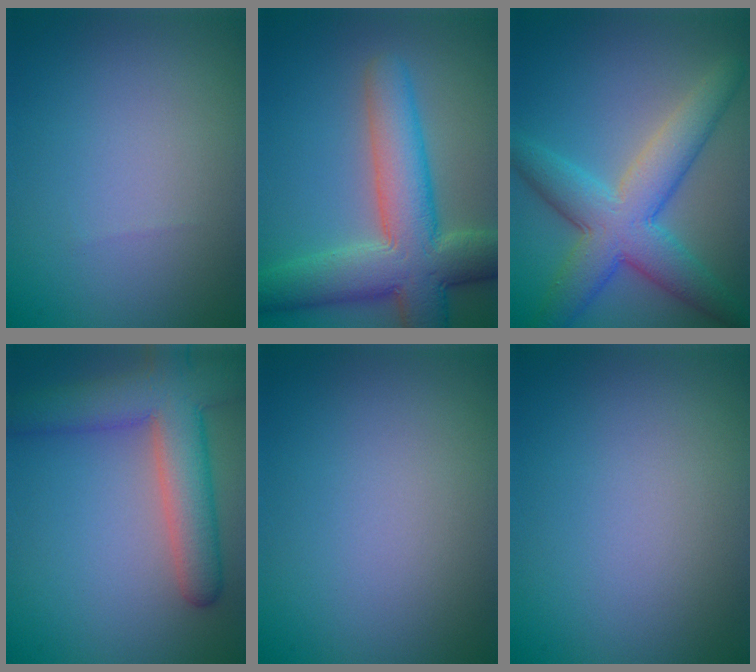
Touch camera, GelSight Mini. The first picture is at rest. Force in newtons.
{"total": 9.3, "press": 9.2, "slide": 0.5}
{"total": 7.4, "press": 7.4, "slide": 0.2}
{"total": 7.4, "press": 7.4, "slide": 0.5}
{"total": 0.0}
{"total": 0.0}